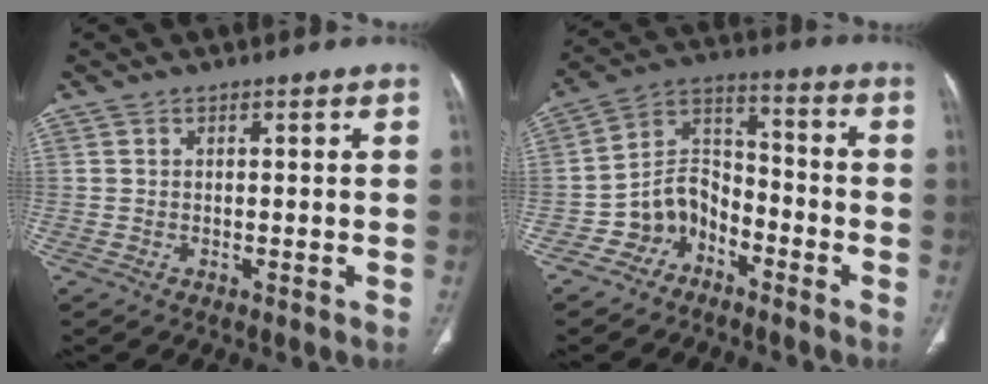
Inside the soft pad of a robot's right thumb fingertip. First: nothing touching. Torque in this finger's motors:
{"motor_torque": [-0.09, 0.17, -0.18, -0.93, 0.07]}